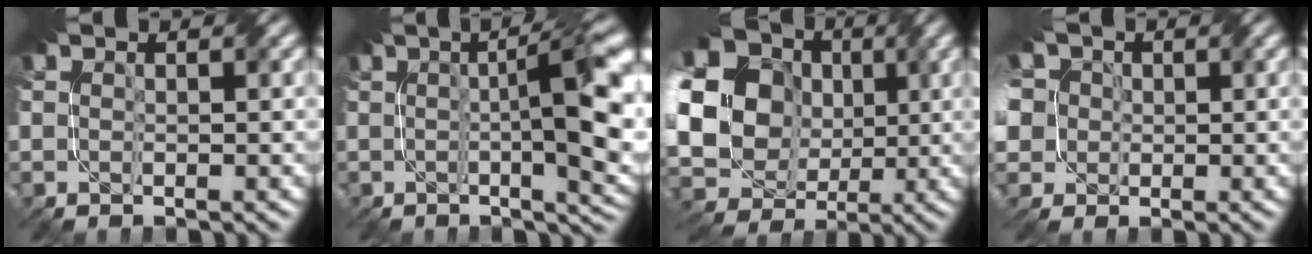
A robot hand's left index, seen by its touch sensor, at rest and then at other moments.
{"total": 9.9, "force": [0.7, 2.5, 9.5], "torque": [-0.112, 0.009, 0.014]}
{"total": 23.0, "force": [3.8, 20.7, 9.4], "torque": [-0.225, 0.027, 0.008]}
{"total": 8.6, "force": [2.1, 7.5, 3.7], "torque": [-0.082, 0.041, -0.006]}